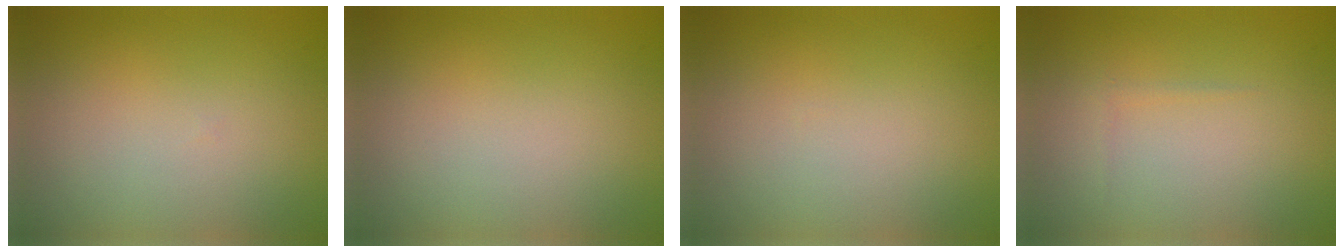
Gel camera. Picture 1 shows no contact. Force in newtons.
{"total": 0.0}
{"total": 0.0}
{"total": 0.5, "press": 0.5, "slide": 0.1}